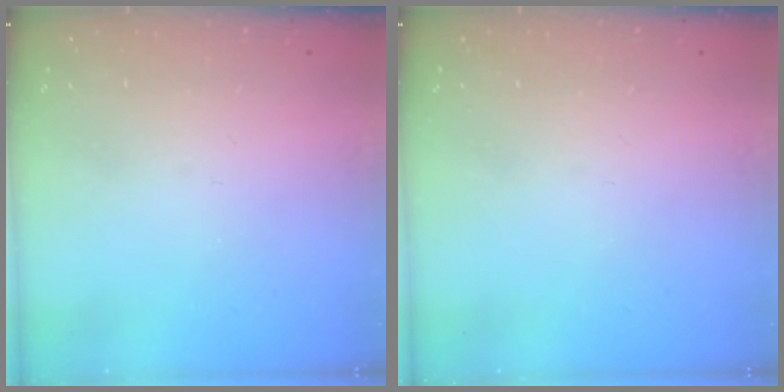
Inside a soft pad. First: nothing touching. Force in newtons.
{"total": 0.0}